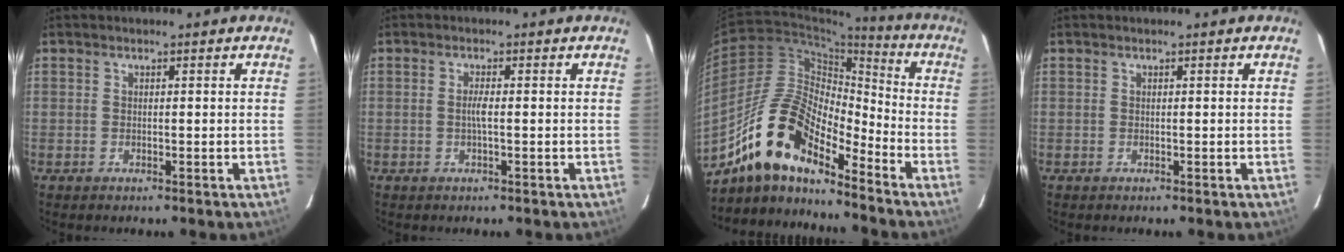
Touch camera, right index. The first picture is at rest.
{"total": 1.6, "force": [-0.3, -0.1, 1.6], "torque": [-0.029, 0.000, -0.007]}
{"total": 15.9, "force": [-12.2, 5.1, 8.9], "torque": [-0.159, 0.002, -0.242]}
{"total": 0.0}